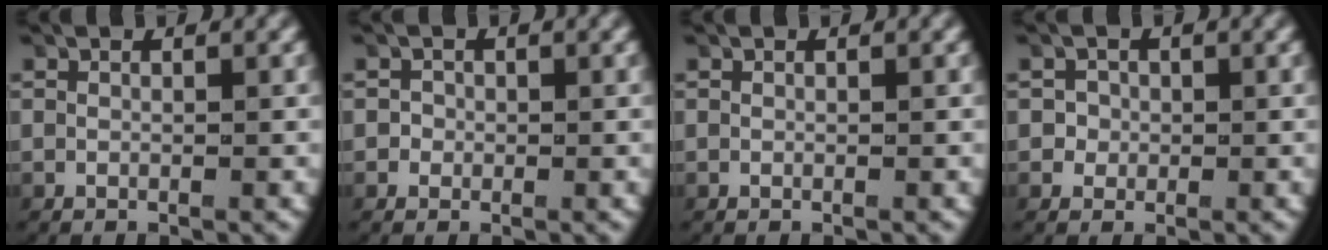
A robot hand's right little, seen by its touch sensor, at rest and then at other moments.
{"total": 0.7, "force": [-0.3, 0.6, 0.1], "torque": [-0.008, -0.004, -0.006]}
{"total": 0.0}
{"total": 1.6, "force": [-0.1, 1.5, 0.4], "torque": [-0.018, -0.006, -0.001]}